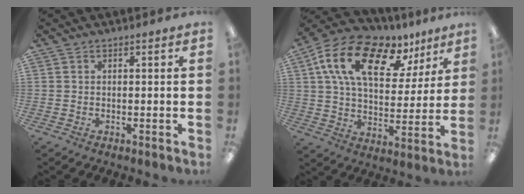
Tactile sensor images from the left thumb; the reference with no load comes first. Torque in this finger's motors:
{"motor_torque": [0.50, 0.81, 1.62, -1.15, 0.47]}